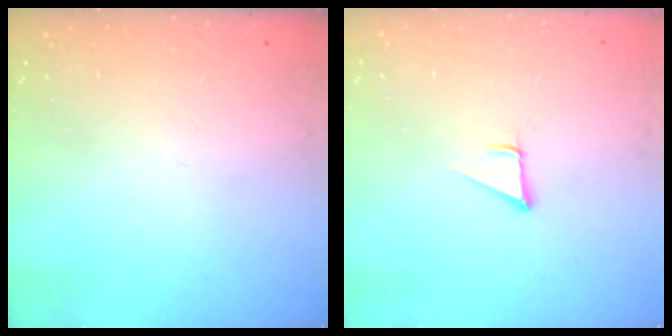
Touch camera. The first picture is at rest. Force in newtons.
{"total": 1.9, "press": 1.9, "slide": 0.1}